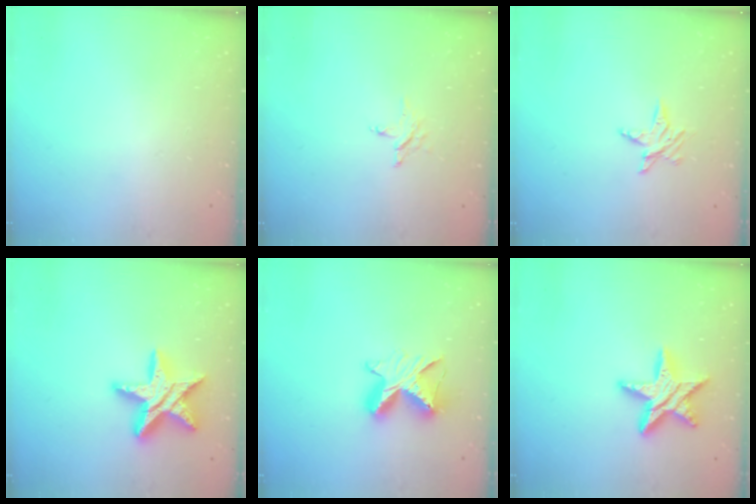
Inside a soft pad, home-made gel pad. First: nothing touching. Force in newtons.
{"total": 3.1, "press": 3.1, "slide": 0.3}
{"total": 5.1, "press": 5.1, "slide": 0.5}
{"total": 16.5, "press": 16.5, "slide": 1.2}
{"total": 9.5, "press": 9.5, "slide": 0.3}
{"total": 13.2, "press": 13.2, "slide": 0.6}